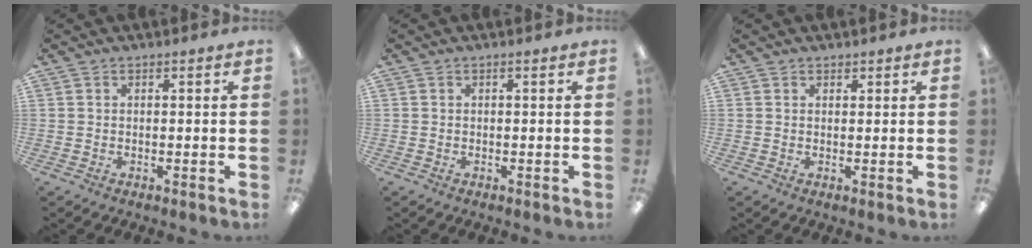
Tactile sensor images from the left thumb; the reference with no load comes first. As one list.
[{"total": 0.0}, {"total": 1.2, "force": [1.0, 0.6, 0.0], "torque": [0.008, -0.003, 0.018]}]